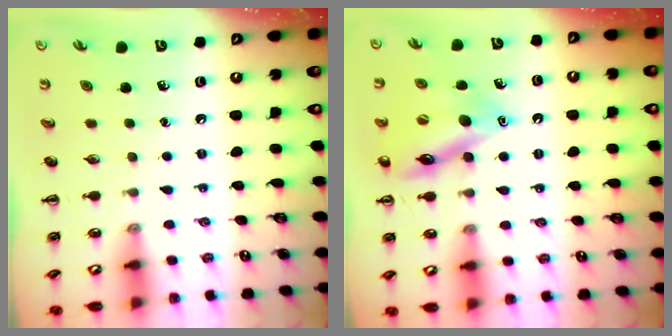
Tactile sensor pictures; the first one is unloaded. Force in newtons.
{"total": 15.0, "press": 14.8, "slide": 2.5}